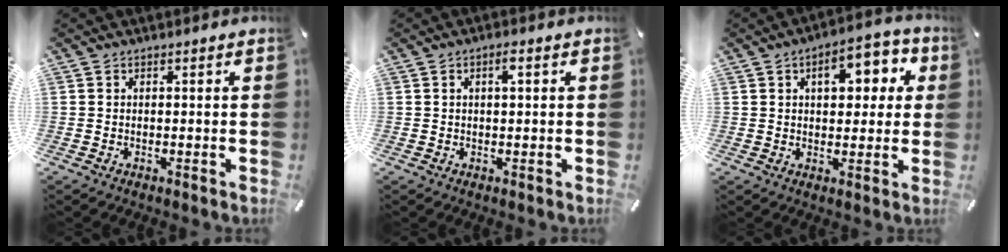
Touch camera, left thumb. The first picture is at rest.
{"total": 2.1, "force": [0.7, 0.6, 1.9], "torque": [-0.039, 0.006, 0.009]}
{"total": 10.5, "force": [3.2, 6.5, 7.6], "torque": [-0.084, -0.008, 0.044]}